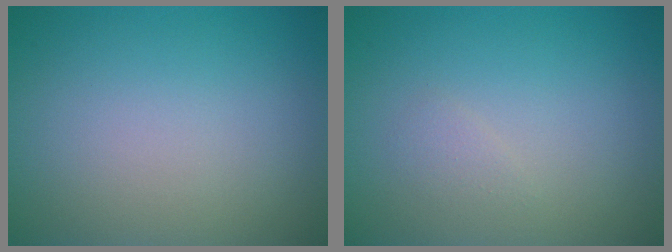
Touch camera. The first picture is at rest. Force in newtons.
{"total": 0.8, "press": 0.8, "slide": 0.1}